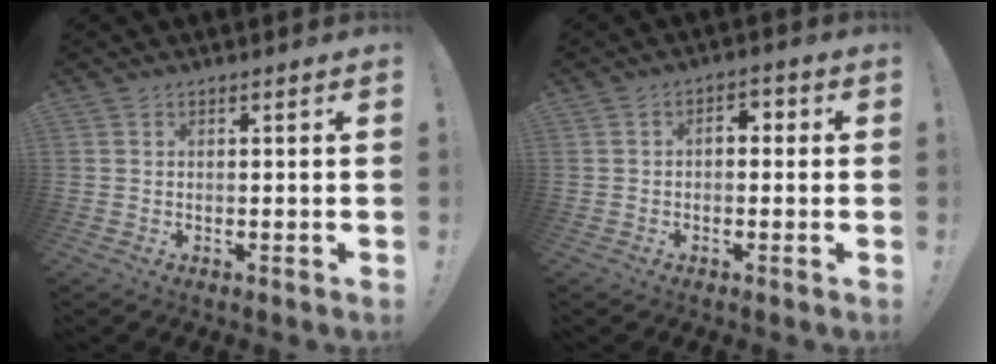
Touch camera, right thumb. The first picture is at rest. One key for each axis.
{"total": 3.7, "fx": -0.3, "fy": 2.5, "fz": 2.8, "tx": -0.038, "ty": 0.005, "tz": -0.009}